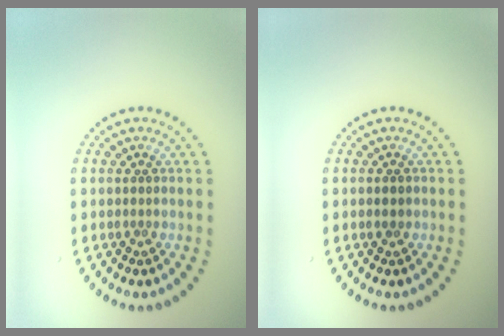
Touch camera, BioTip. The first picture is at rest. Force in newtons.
{"total": 0.7, "press": 0.7, "slide": 0.1}